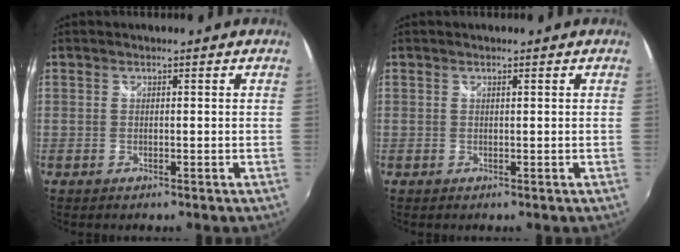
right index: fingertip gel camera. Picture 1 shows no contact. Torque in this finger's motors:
{"motor_torque": [-0.19, -0.01, 0.00, -0.01]}